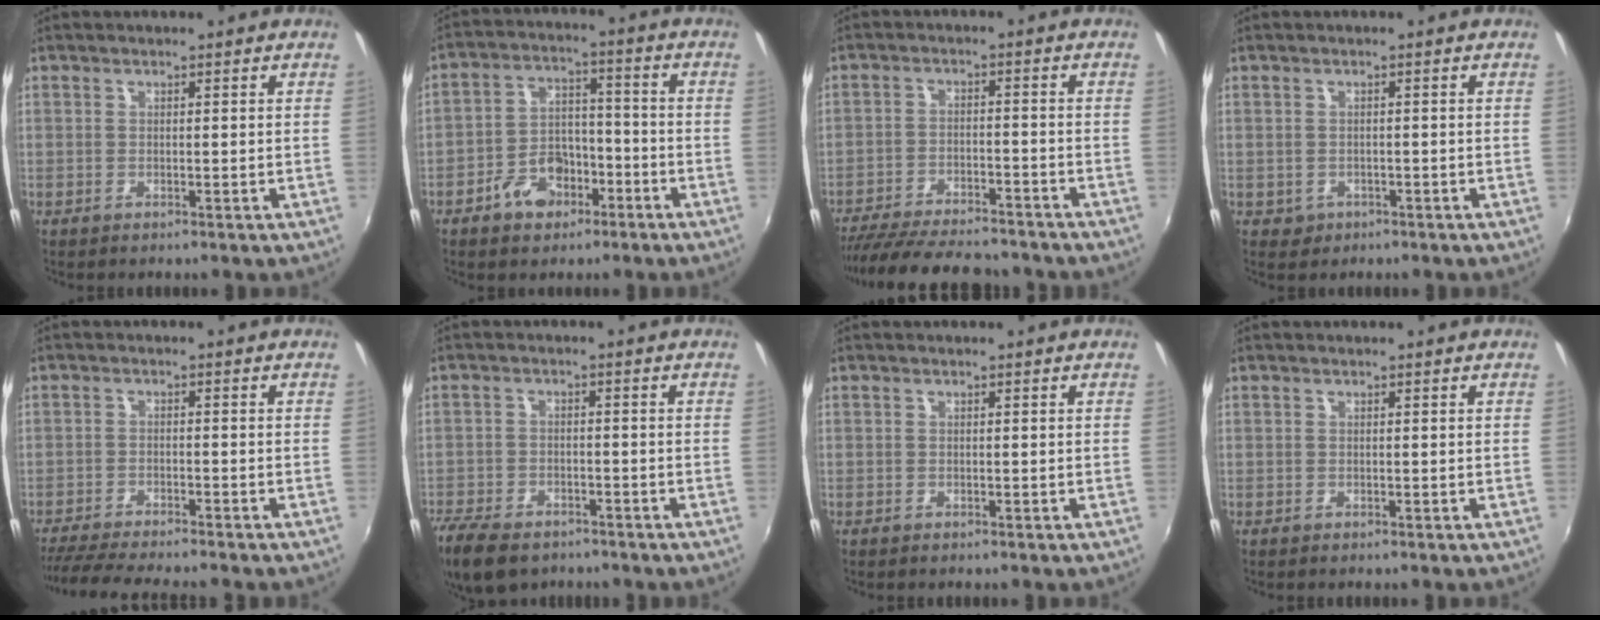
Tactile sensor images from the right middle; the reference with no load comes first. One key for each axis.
{"total": 8.6, "fx": -5.2, "fy": 5.5, "fz": 4.1, "tx": -0.086, "ty": 0.023, "tz": -0.079}
{"total": 18.9, "fx": -16.2, "fy": 4.8, "fz": 8.4, "tx": -0.173, "ty": -0.023, "tz": -0.244}
{"total": 2.1, "fx": -0.6, "fy": 1.9, "fz": 0.6, "tx": -0.015, "ty": -0.002, "tz": -0.005}
{"total": 9.7, "fx": -8.9, "fy": 0.1, "fz": 4.0, "tx": -0.100, "ty": -0.020, "tz": -0.148}
{"total": 11.7, "fx": -8.6, "fy": 5.8, "fz": 5.4, "tx": -0.149, "ty": -0.027, "tz": -0.154}
{"total": 0.0}
{"total": 0.0}